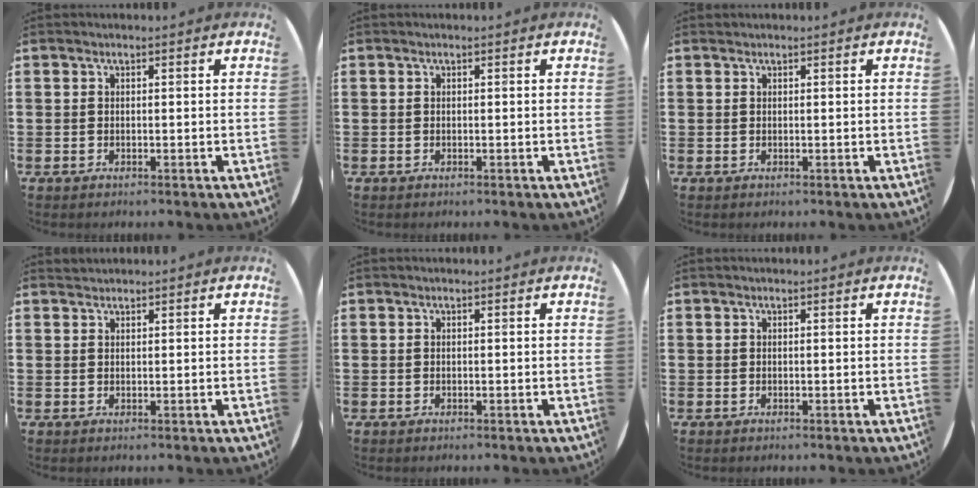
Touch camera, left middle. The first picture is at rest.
{"total": 0.0}
{"total": 0.0}
{"total": 0.6, "force": [0.6, 0.0, -0.2], "torque": [0.002, 0.003, 0.013]}
{"total": 0.0}
{"total": 0.0}